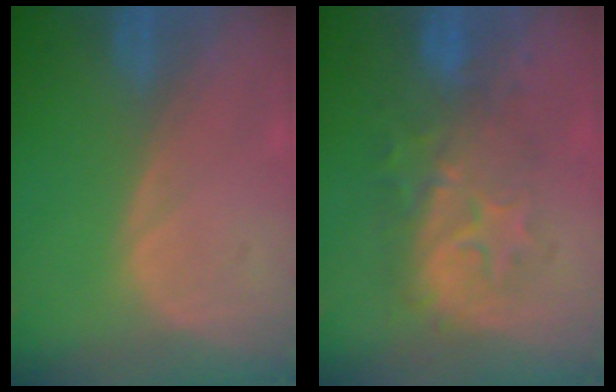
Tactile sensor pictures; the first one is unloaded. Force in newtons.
{"total": 8.1, "press": 8.1, "slide": 0.8}